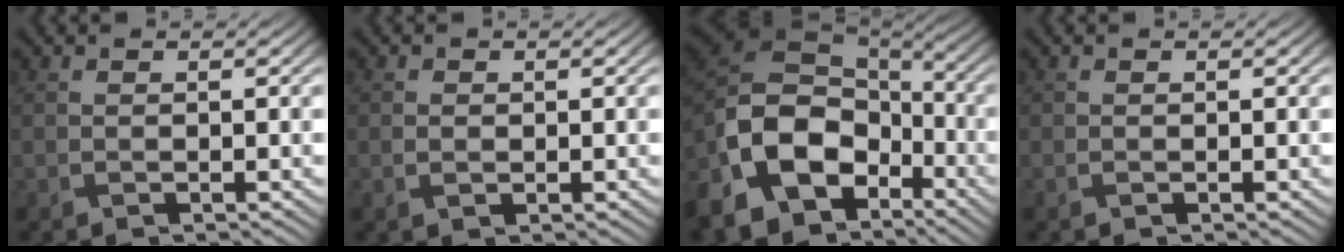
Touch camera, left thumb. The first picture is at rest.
{"total": 1.1, "force": [0.0, 0.8, 0.7], "torque": [-0.016, -0.004, 0.002]}
{"total": 17.1, "force": [-7.4, 12.0, 9.6], "torque": [-0.269, -0.035, -0.135]}
{"total": 0.0}